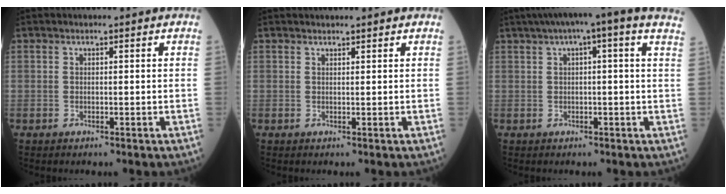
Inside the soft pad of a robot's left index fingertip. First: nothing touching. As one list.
[{"total": 1.6, "force": [1.5, 0.0, 0.5], "torque": [-0.008, 0.014, 0.024]}, {"total": 10.3, "force": [6.8, 0.2, 7.8], "torque": [-0.121, 0.046, 0.075]}]